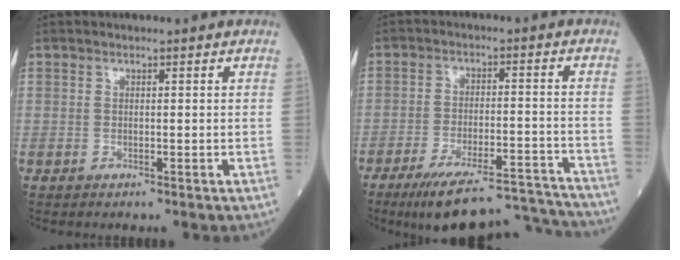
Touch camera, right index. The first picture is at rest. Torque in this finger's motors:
{"motor_torque": [0.91, -1.03, 0.12, 0.05]}